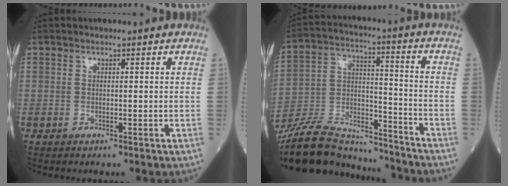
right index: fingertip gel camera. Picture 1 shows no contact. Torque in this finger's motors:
{"motor_torque": [-1.33, -0.70, -1.05, -0.21]}